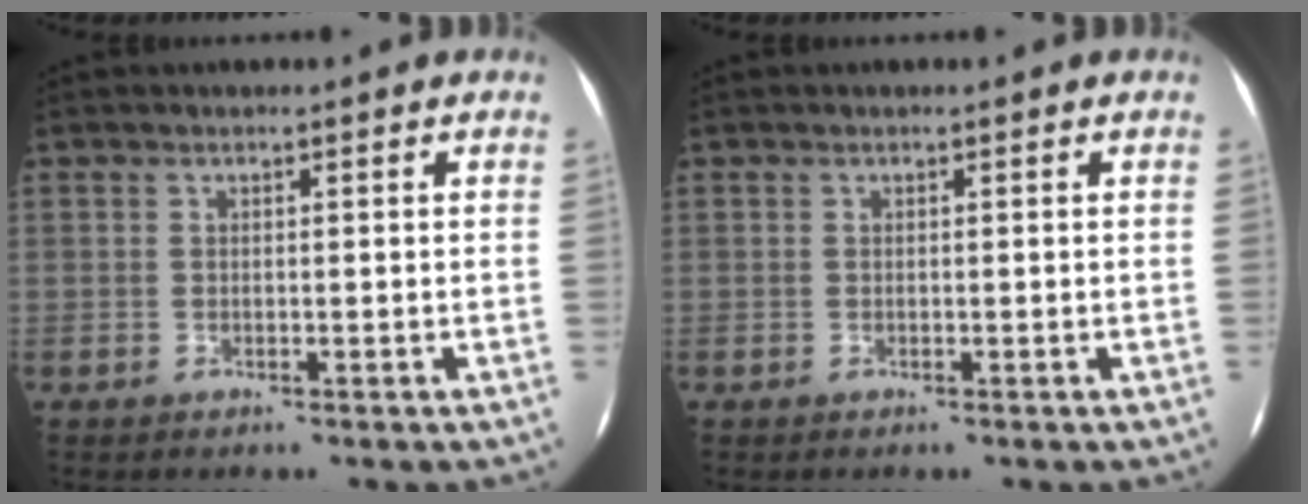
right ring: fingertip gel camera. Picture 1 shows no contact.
{"total": 0.0}